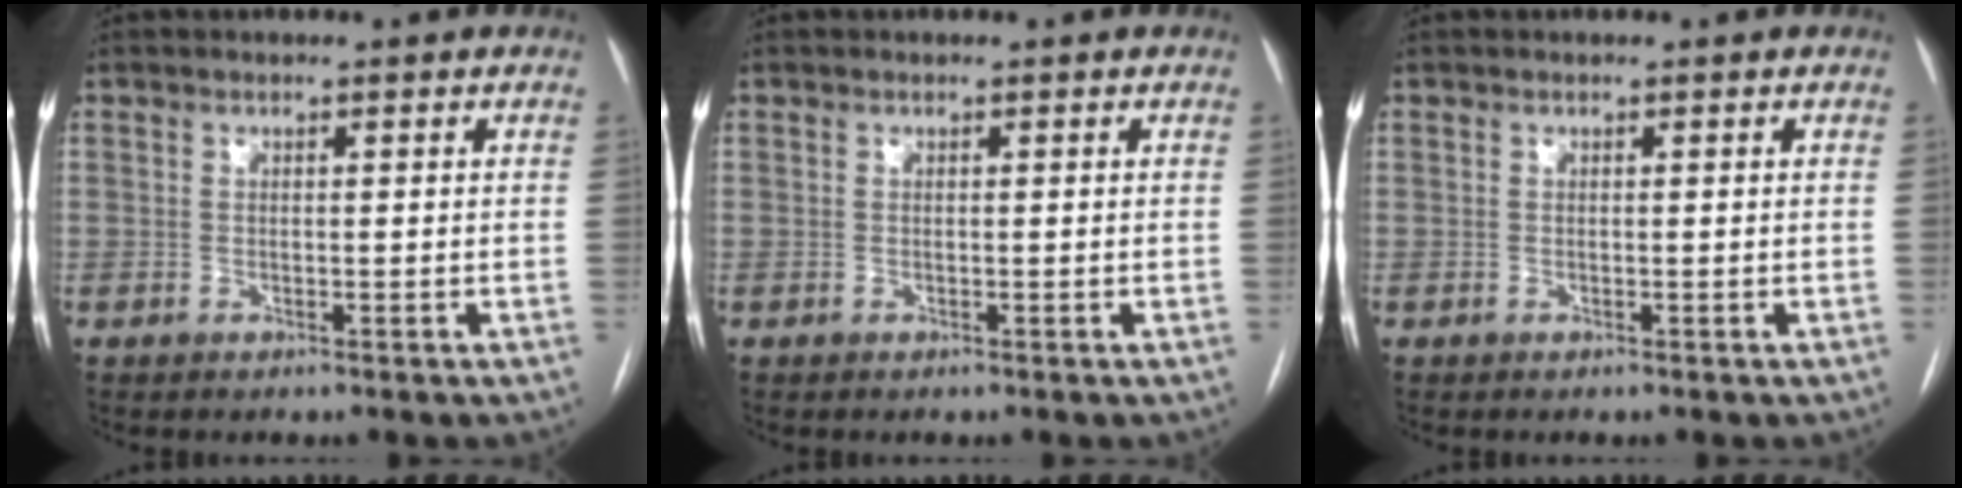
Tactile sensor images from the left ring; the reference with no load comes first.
{"total": 0.0}
{"total": 0.0}